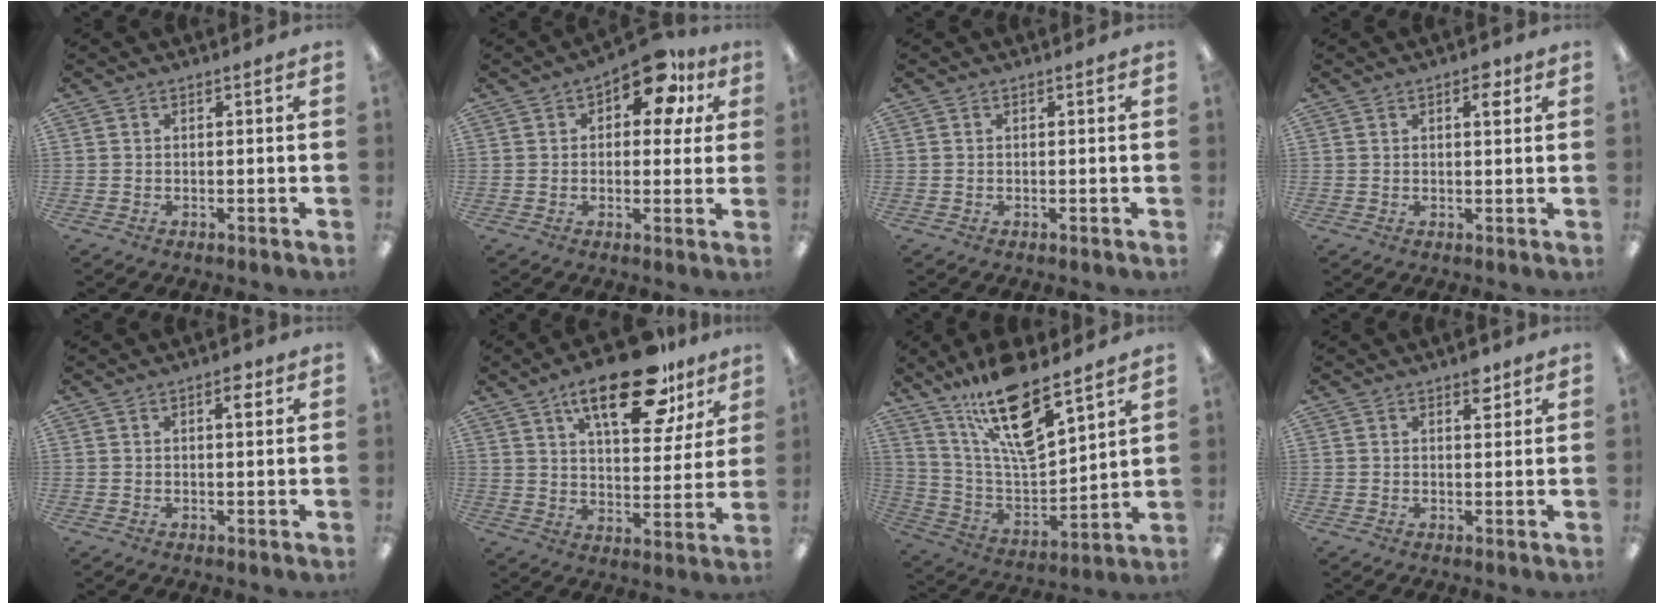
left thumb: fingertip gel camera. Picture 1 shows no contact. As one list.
[{"total": 12.3, "force": [6.5, 6.2, 8.4], "torque": [-0.100, -0.026, 0.106]}, {"total": 0.0}, {"total": 4.0, "force": [2.2, 1.7, 2.9], "torque": [-0.031, -0.006, 0.029]}, {"total": 3.3, "force": [1.7, 1.3, 2.5], "torque": [-0.029, -0.004, 0.023]}, {"total": 20.7, "force": [12.8, 8.7, 13.8], "torque": [-0.207, -0.058, 0.205]}, {"total": 18.8, "force": [13.5, 5.6, 11.8], "torque": [-0.218, -0.088, 0.229]}, {"total": 4.0, "force": [2.6, 1.9, 2.3], "torque": [-0.010, -0.014, 0.038]}]